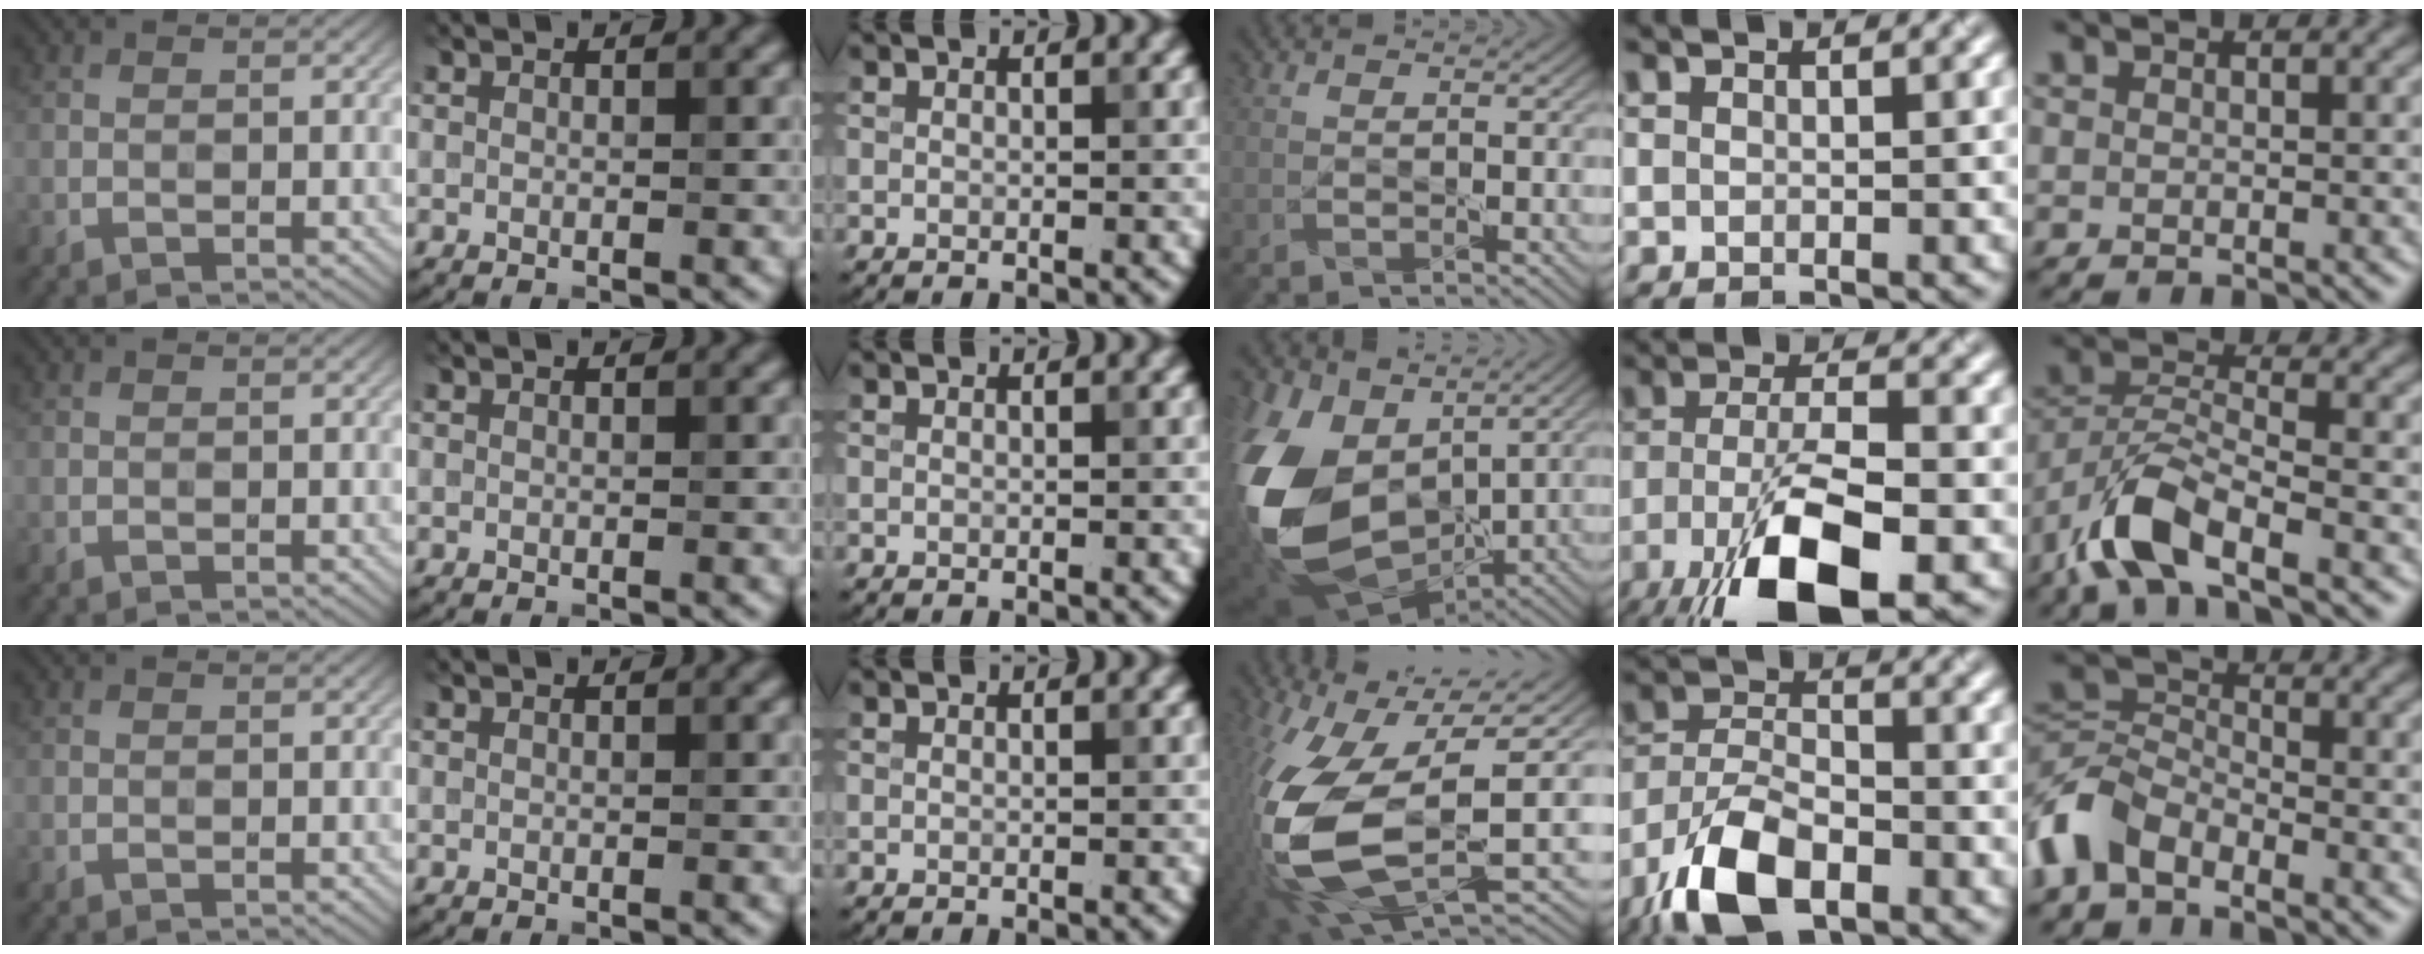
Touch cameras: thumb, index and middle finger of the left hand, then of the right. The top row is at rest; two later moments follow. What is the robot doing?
{"motion": "lift_and_place", "object": "knife"}